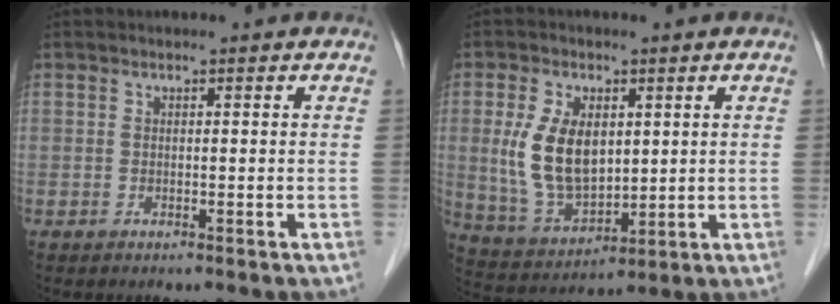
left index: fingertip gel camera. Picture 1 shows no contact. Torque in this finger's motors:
{"motor_torque": [2.14, 0.00, 0.82, 0.21]}